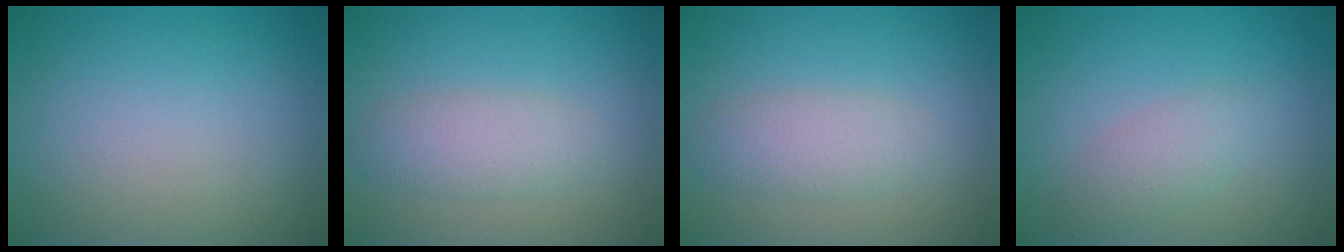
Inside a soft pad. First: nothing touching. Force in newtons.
{"total": 2.6, "press": 2.6, "slide": 0.1}
{"total": 2.6, "press": 2.6, "slide": 0.1}
{"total": 2.1, "press": 2.1, "slide": 0.1}